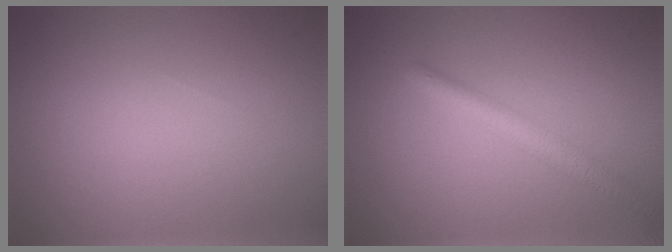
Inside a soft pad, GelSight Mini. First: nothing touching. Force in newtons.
{"total": 2.9, "press": 2.9, "slide": 0.1}